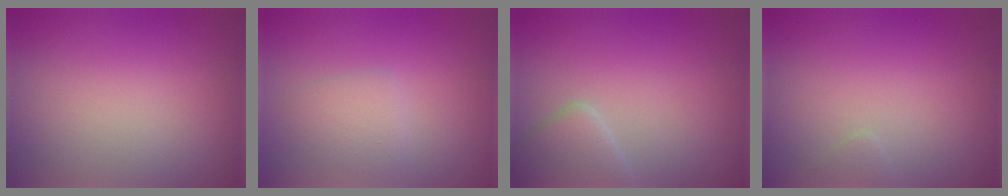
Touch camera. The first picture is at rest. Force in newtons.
{"total": 1.9, "press": 1.9, "slide": 0.1}
{"total": 2.9, "press": 2.9, "slide": 0.1}
{"total": 0.6, "press": 0.6, "slide": 0.0}